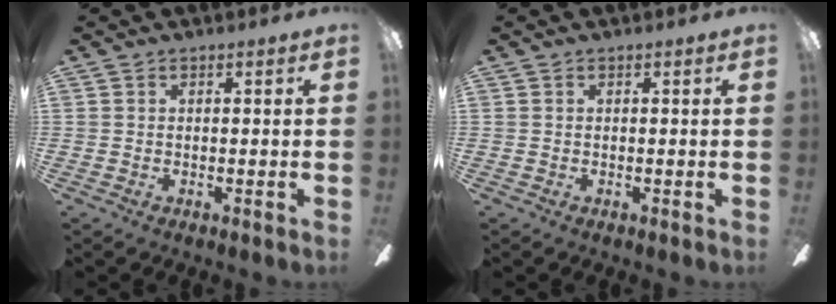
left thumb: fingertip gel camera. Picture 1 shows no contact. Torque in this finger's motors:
{"motor_torque": [-0.03, 0.03, -0.08, 0.08, 0.00]}